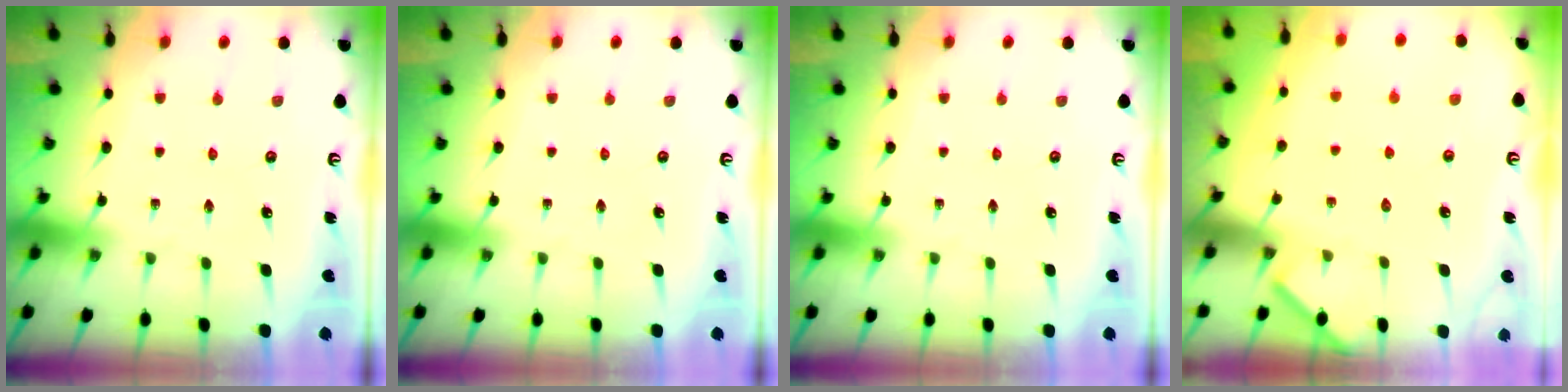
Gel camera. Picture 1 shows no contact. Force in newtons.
{"total": 0.0}
{"total": 0.0}
{"total": 1.7, "press": 1.6, "slide": 0.1}